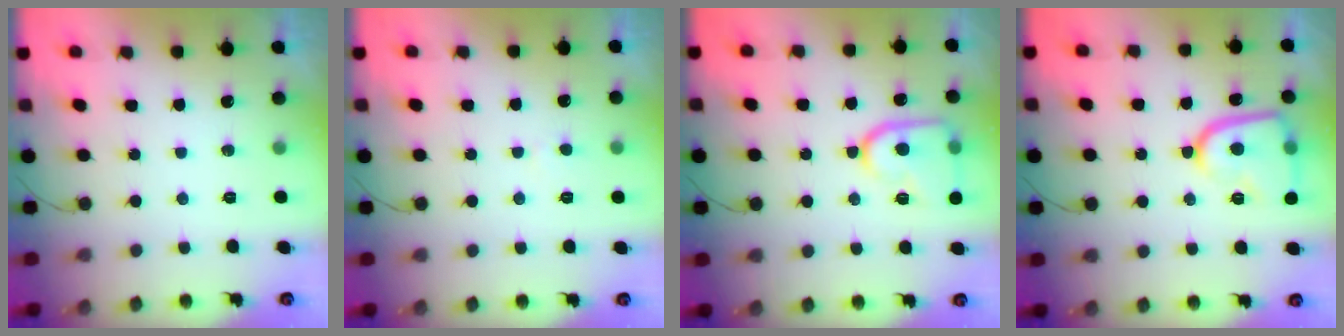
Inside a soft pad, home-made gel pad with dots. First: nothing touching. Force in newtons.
{"total": 1.8, "press": 1.7, "slide": 0.1}
{"total": 14.6, "press": 14.5, "slide": 1.3}
{"total": 14.7, "press": 14.6, "slide": 1.3}